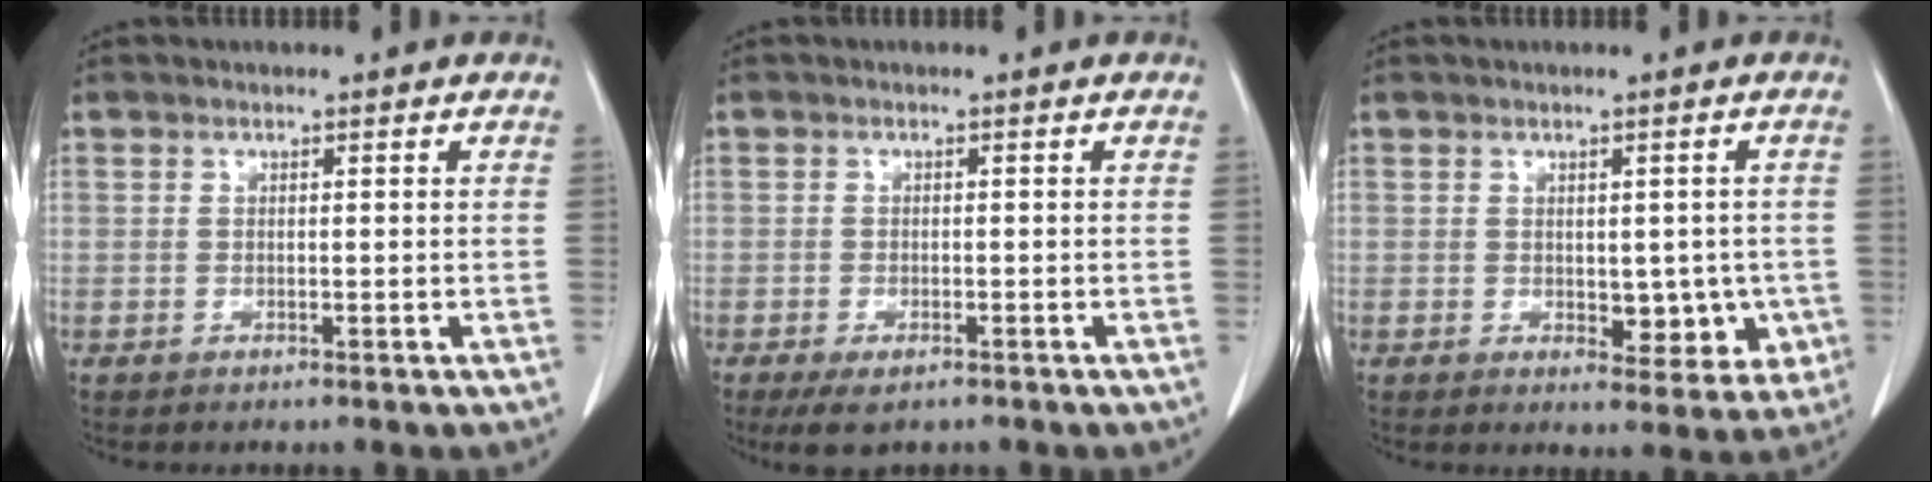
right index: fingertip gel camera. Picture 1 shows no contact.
{"total": 3.9, "force": [-2.7, 1.5, 2.3], "torque": [-0.042, -0.009, -0.040]}
{"total": 6.2, "force": [-1.0, 3.6, 4.9], "torque": [-0.040, 0.001, -0.004]}